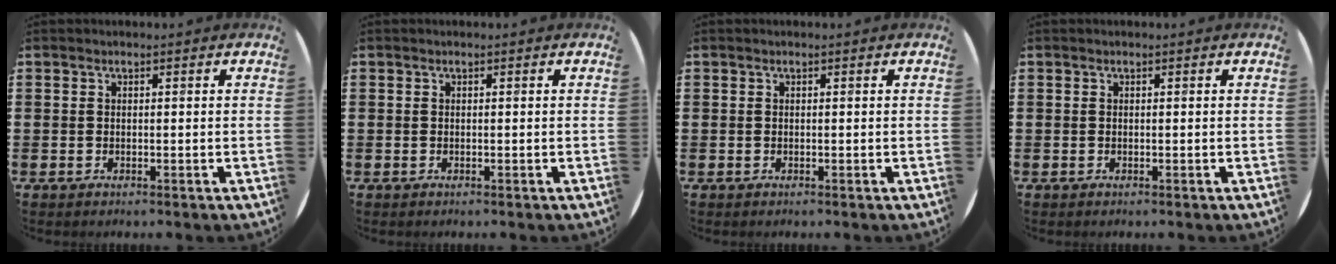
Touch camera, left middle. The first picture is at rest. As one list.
[{"total": 0.0}, {"total": 0.0}, {"total": 0.0}]